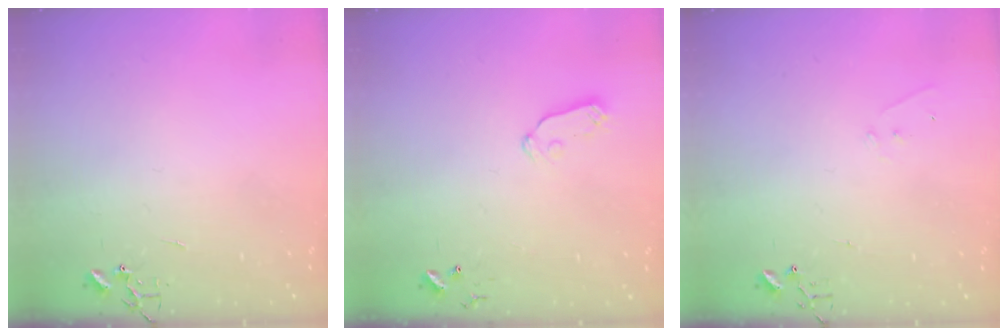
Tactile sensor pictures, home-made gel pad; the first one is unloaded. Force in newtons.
{"total": 6.0, "press": 6.0, "slide": 0.5}
{"total": 4.0, "press": 4.0, "slide": 0.2}